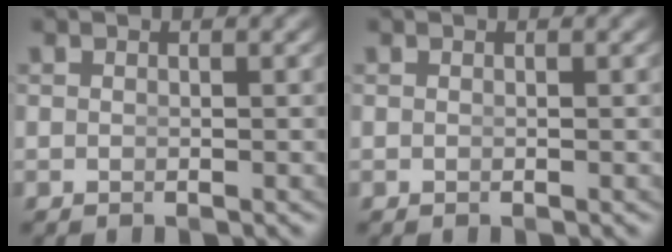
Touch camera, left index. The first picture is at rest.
{"total": 0.0}